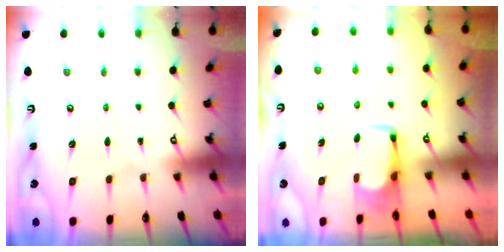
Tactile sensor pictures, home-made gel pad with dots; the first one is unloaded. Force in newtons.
{"total": 2.3, "press": 2.3, "slide": 0.3}